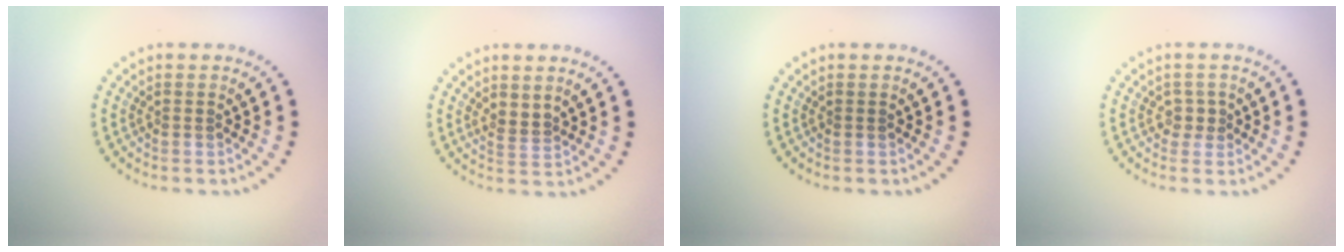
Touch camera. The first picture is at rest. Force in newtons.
{"total": 1.2, "press": 1.0, "slide": 0.6}
{"total": 0.0}
{"total": 1.2, "press": 0.9, "slide": 0.7}